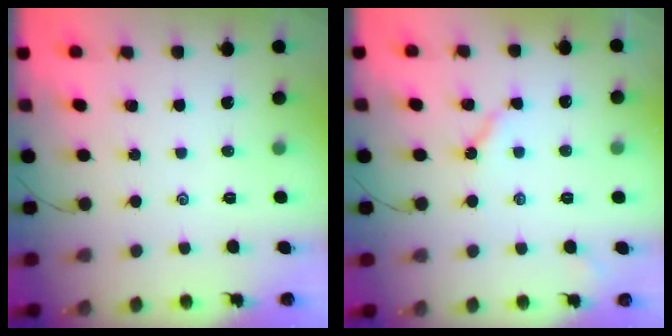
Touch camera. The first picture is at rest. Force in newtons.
{"total": 3.9, "press": 3.9, "slide": 0.3}